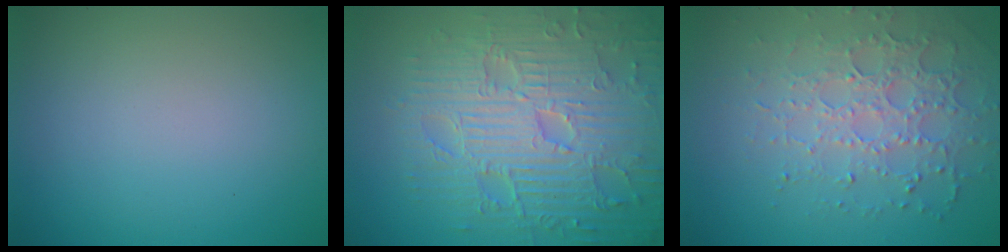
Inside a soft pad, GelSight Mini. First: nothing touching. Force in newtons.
{"total": 9.8, "press": 6.7, "slide": 7.1}
{"total": 4.2, "press": 3.8, "slide": 1.6}